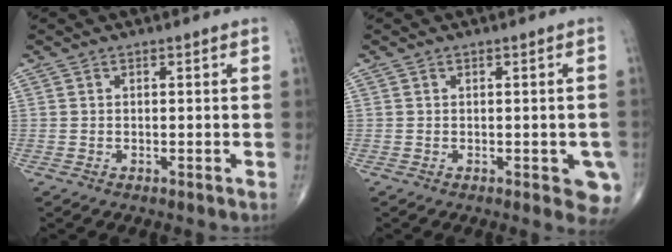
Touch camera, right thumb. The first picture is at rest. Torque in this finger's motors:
{"motor_torque": [1.39, 0.85, 0.45, -0.56, 0.19]}